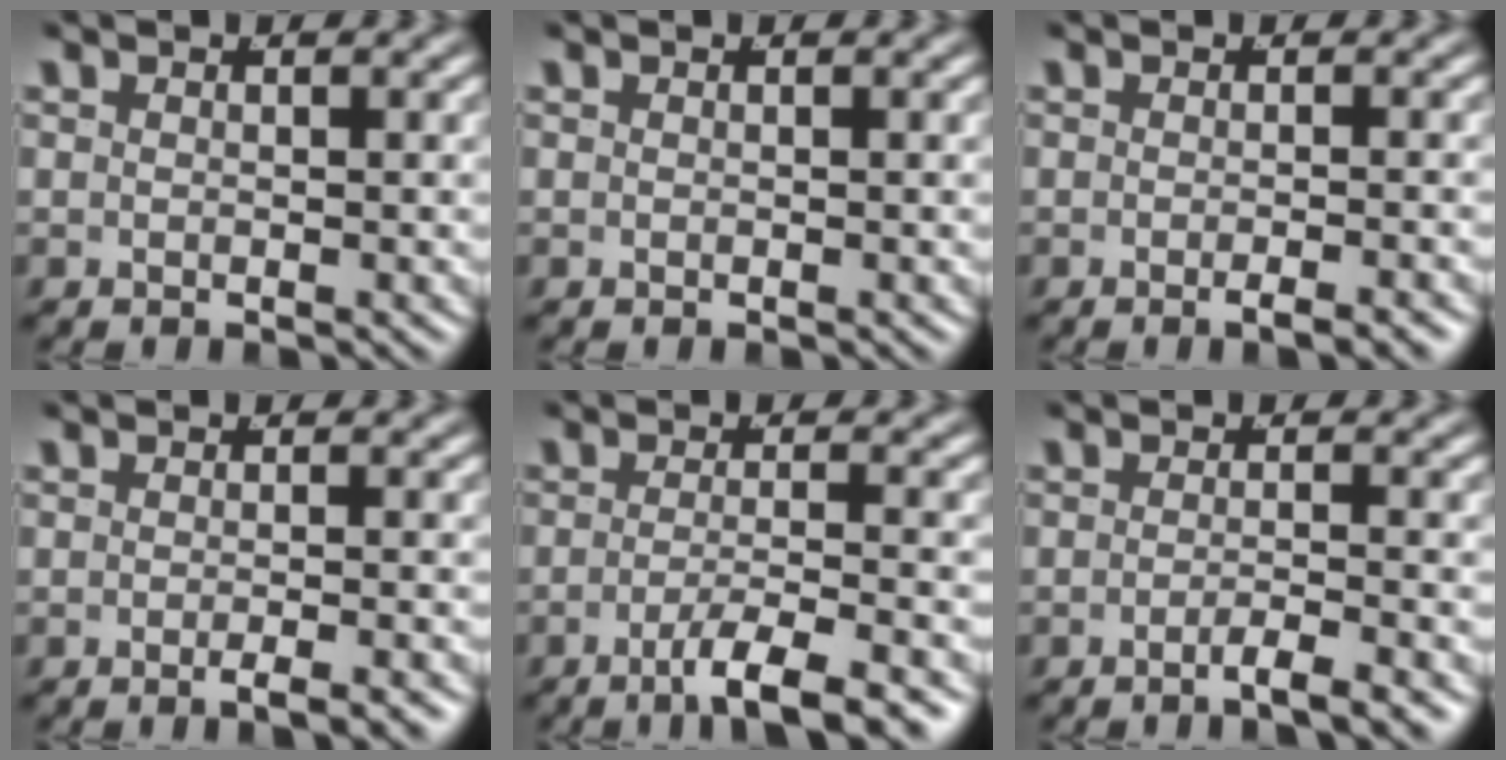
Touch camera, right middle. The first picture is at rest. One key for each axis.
{"total": 0.0}
{"total": 1.7, "fx": -1.4, "fy": -0.2, "fz": 1.0, "tx": -0.013, "ty": 0.005, "tz": -0.026}
{"total": 2.1, "fx": -1.6, "fy": -0.2, "fz": 1.3, "tx": -0.015, "ty": 0.004, "tz": -0.029}
{"total": 5.5, "fx": -3.7, "fy": 0.5, "fz": 4.0, "tx": -0.065, "ty": -0.018, "tz": -0.051}
{"total": 2.4, "fx": -1.9, "fy": -0.3, "fz": 1.4, "tx": -0.023, "ty": -0.002, "tz": -0.035}